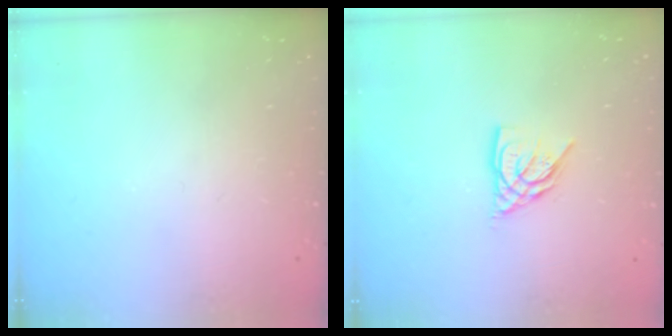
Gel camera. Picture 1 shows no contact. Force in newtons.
{"total": 8.1, "press": 8.0, "slide": 1.0}